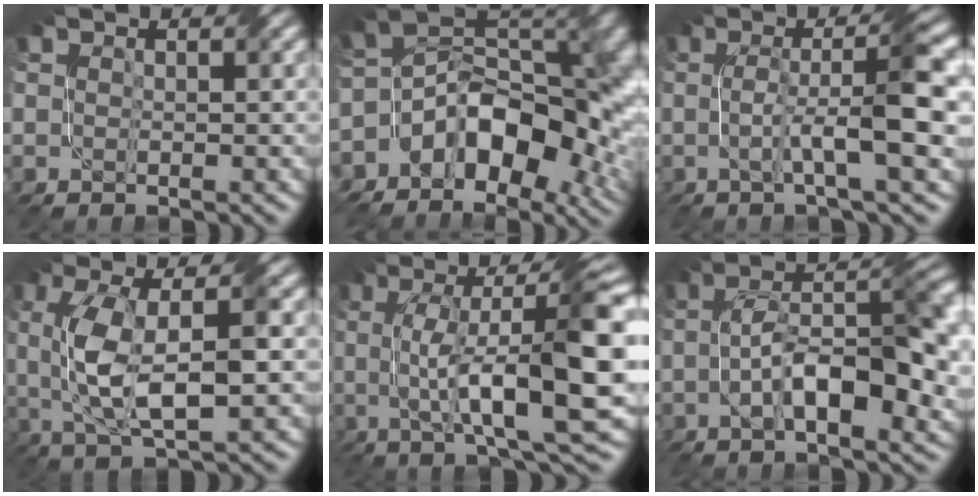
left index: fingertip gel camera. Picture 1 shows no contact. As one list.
[{"total": 12.4, "force": [-4.4, 7.5, 8.8], "torque": [-0.117, 0.007, -0.079]}, {"total": 7.1, "force": [-0.2, 1.0, 7.0], "torque": [-0.116, 0.011, -0.004]}, {"total": 7.9, "force": [0.1, 2.7, 7.4], "torque": [-0.153, 0.004, 0.005]}, {"total": 12.6, "force": [0.7, 2.8, 12.2], "torque": [-0.181, 0.009, 0.014]}, {"total": 11.1, "force": [-1.4, 3.9, 10.3], "torque": [-0.156, 0.017, -0.028]}]